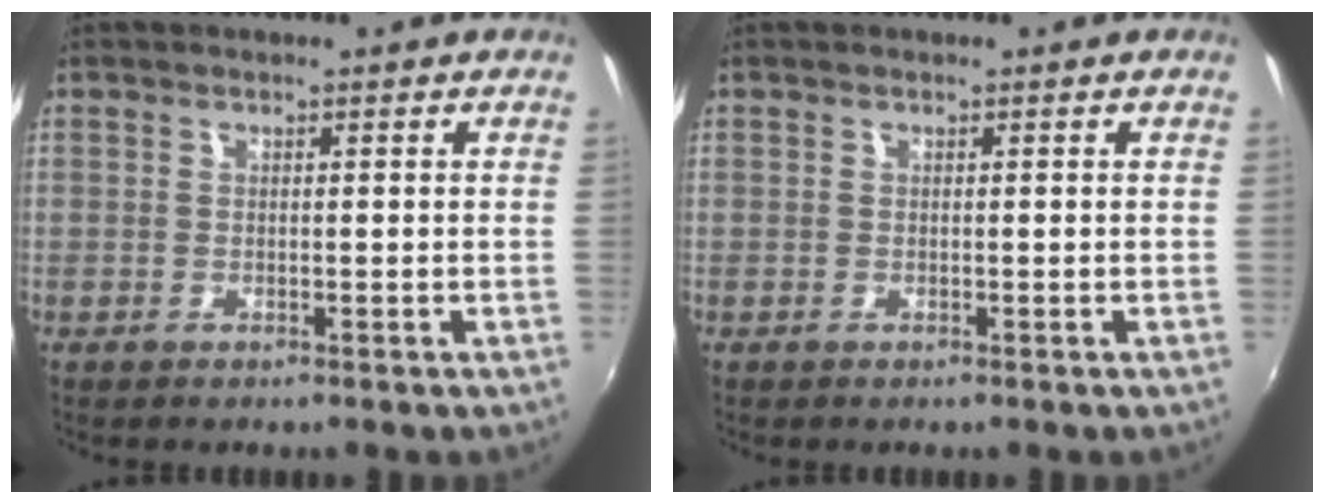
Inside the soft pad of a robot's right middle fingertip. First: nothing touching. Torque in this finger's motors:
{"motor_torque": [-0.09, -0.30, 0.00, 0.01]}